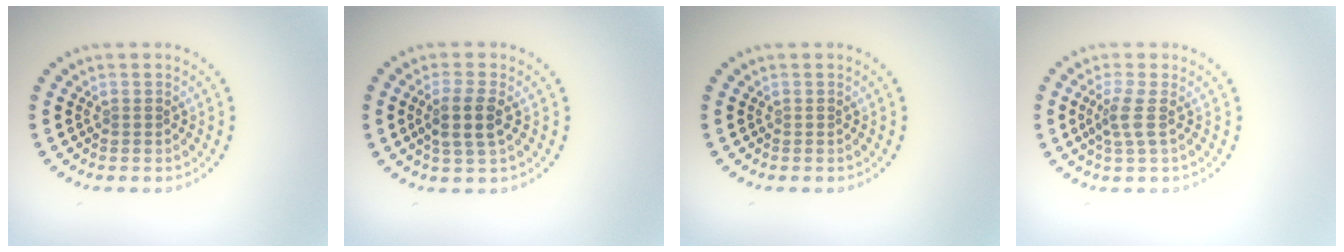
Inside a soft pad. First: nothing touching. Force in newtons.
{"total": 2.8, "press": 2.5, "slide": 1.1}
{"total": 0.0}
{"total": 2.0, "press": 1.5, "slide": 1.4}